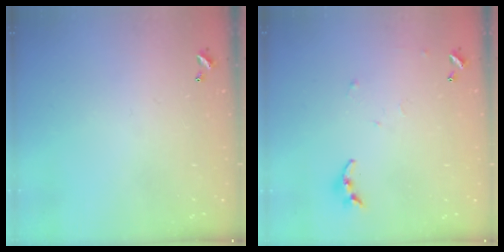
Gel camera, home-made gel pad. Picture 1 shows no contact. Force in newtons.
{"total": 4.1, "press": 4.1, "slide": 0.4}